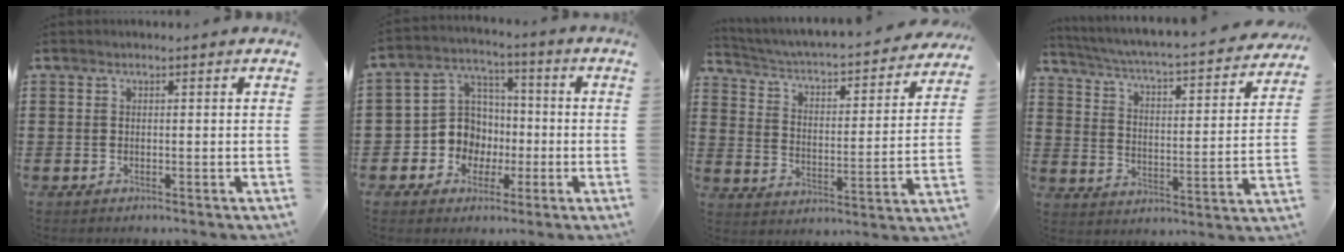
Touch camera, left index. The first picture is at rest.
{"total": 9.2, "force": [-1.6, 8.7, 2.5], "torque": [-0.100, 0.007, -0.029]}
{"total": 2.8, "force": [2.4, 0.2, 1.3], "torque": [-0.041, -0.034, 0.029]}
{"total": 3.3, "force": [2.8, -0.2, 1.7], "torque": [-0.051, -0.036, 0.036]}